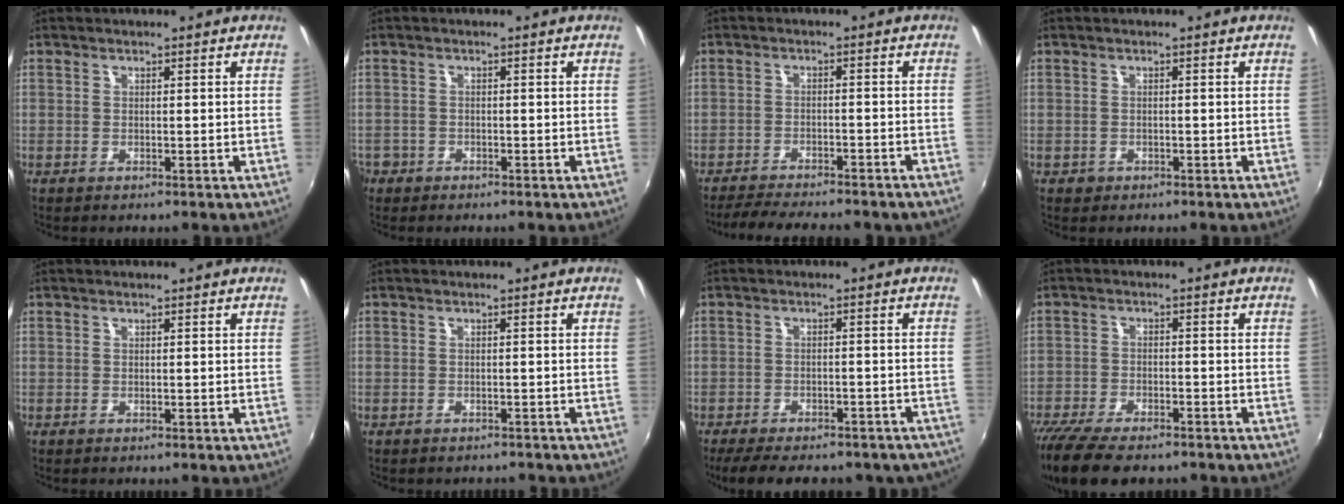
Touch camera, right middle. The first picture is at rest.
{"total": 2.9, "force": [-1.8, 2.3, 0.6], "torque": [-0.023, -0.003, -0.032]}
{"total": 11.9, "force": [-10.4, 2.1, 5.4], "torque": [-0.115, -0.020, -0.149]}
{"total": 1.3, "force": [-0.6, 1.1, 0.3], "torque": [-0.008, -0.002, -0.007]}
{"total": 0.0}
{"total": 2.7, "force": [-2.4, 1.0, 0.7], "torque": [-0.017, -0.012, -0.029]}
{"total": 17.9, "force": [-14.8, 6.3, 7.9], "torque": [-0.161, -0.016, -0.183]}
{"total": 13.8, "force": [-11.1, 4.3, 7.0], "torque": [-0.162, -0.044, -0.187]}